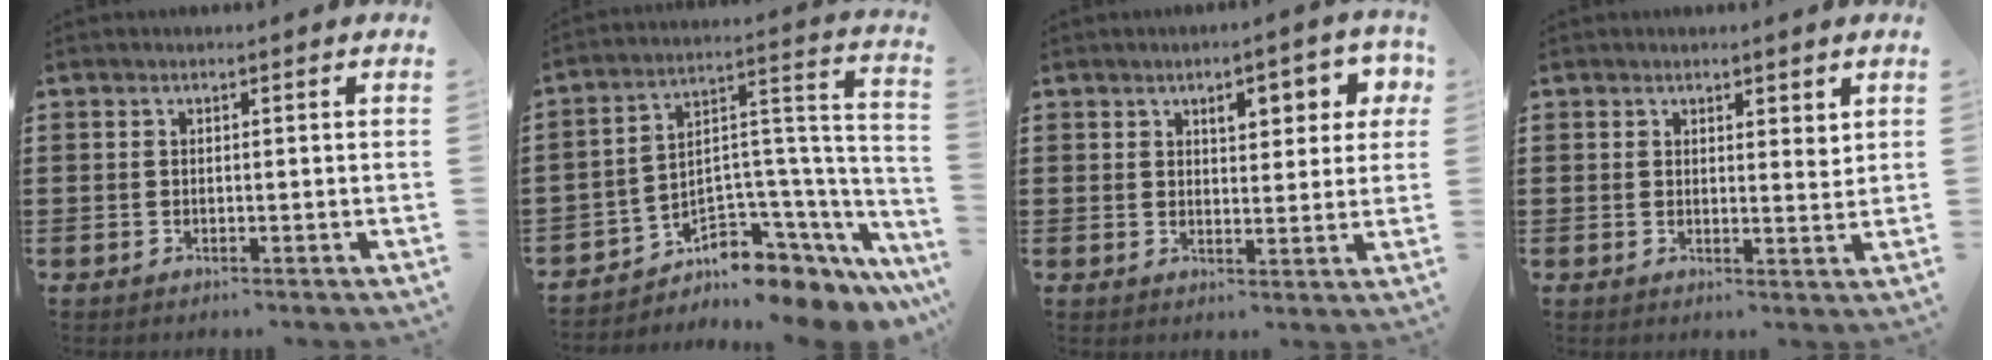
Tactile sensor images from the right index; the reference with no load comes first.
{"total": 3.7, "force": [-2.1, 2.9, 0.7], "torque": [-0.030, -0.024, -0.039]}
{"total": 5.0, "force": [2.4, 2.4, 3.6], "torque": [-0.047, -0.001, 0.031]}
{"total": 2.1, "force": [1.8, 0.9, 0.7], "torque": [-0.009, 0.003, 0.033]}